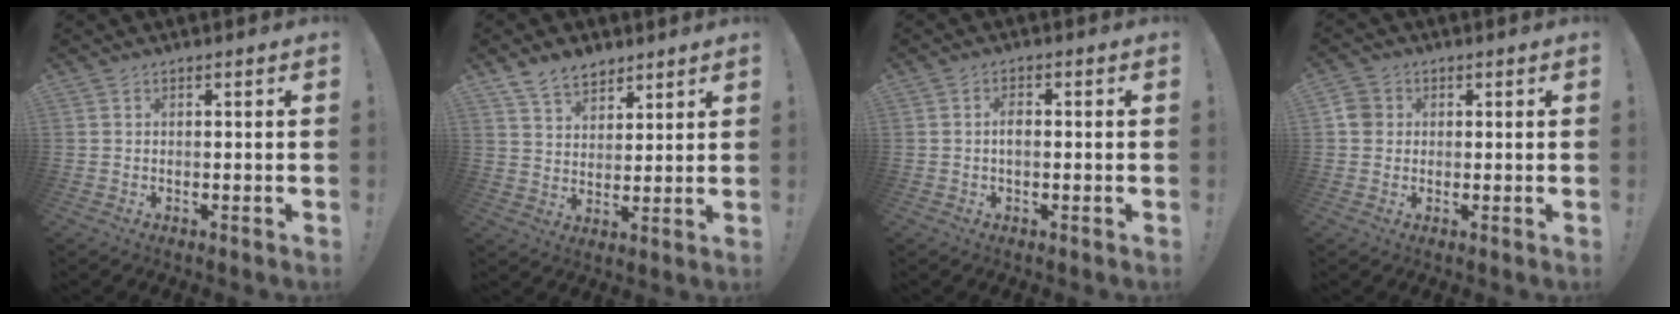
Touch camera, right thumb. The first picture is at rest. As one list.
[{"total": 8.5, "force": [6.5, 4.7, 2.8], "torque": [-0.054, -0.034, 0.126]}, {"total": 7.1, "force": [-0.2, 4.2, 5.8], "torque": [-0.102, 0.005, -0.006]}, {"total": 4.4, "force": [0.7, 4.1, 1.5], "torque": [-0.023, 0.007, 0.012]}]